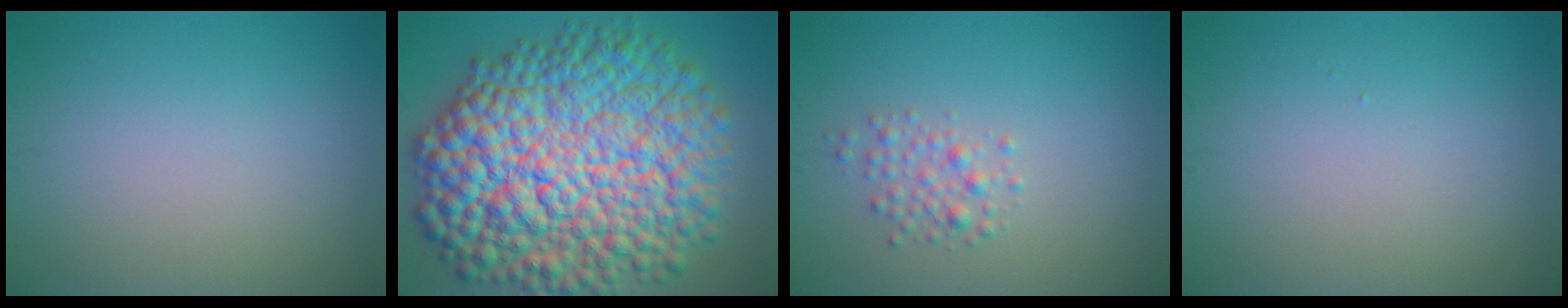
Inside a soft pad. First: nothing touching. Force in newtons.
{"total": 18.0, "press": 18.0, "slide": 0.3}
{"total": 1.8, "press": 1.8, "slide": 0.1}
{"total": 0.0}